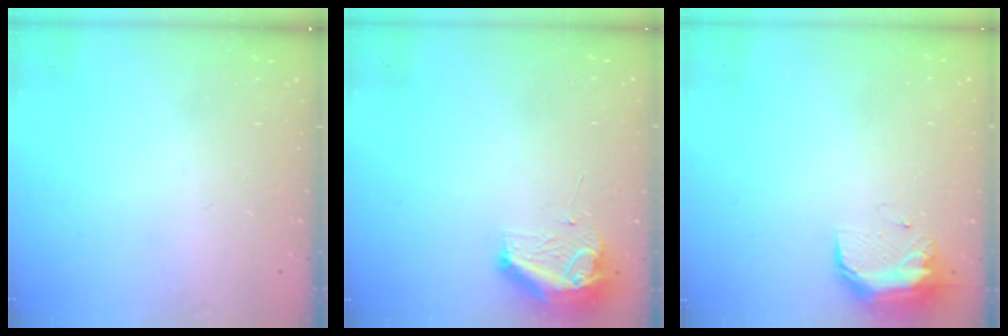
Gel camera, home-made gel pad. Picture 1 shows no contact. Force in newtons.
{"total": 8.7, "press": 8.6, "slide": 1.0}
{"total": 11.4, "press": 9.6, "slide": 6.1}